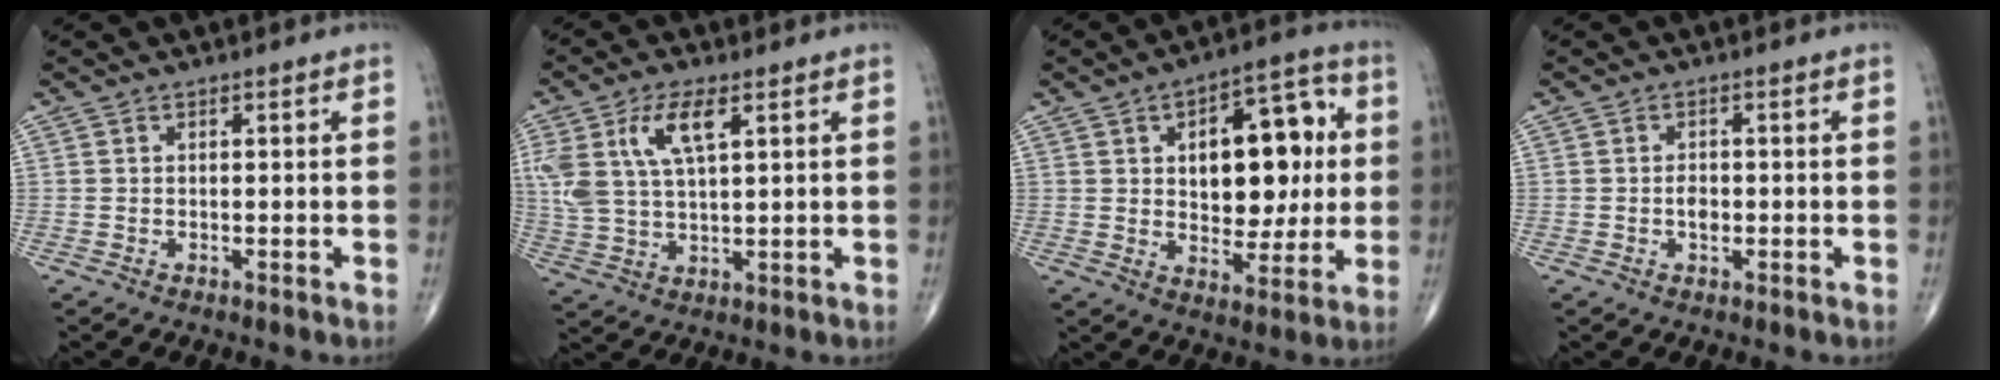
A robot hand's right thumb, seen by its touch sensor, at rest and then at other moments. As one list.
[{"total": 11.3, "force": [4.5, 4.8, 9.2], "torque": [-0.202, -0.003, 0.094]}, {"total": 17.6, "force": [2.9, 9.9, 14.3], "torque": [-0.151, 0.009, 0.044]}, {"total": 2.3, "force": [-0.3, 1.5, 1.7], "torque": [-0.024, 0.003, -0.006]}]